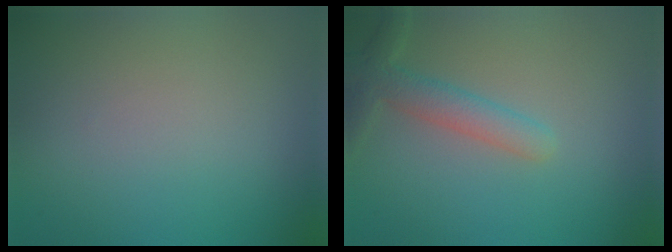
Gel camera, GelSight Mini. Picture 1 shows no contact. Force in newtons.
{"total": 3.0, "press": 3.0, "slide": 0.2}